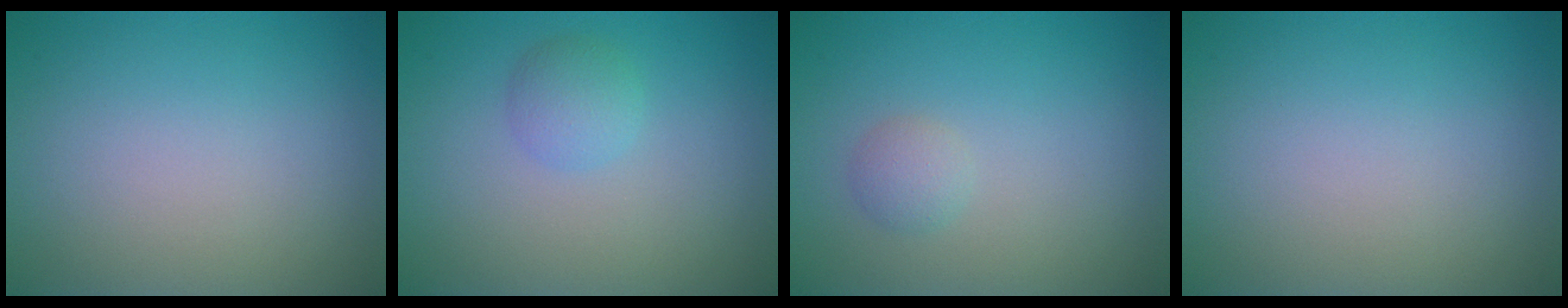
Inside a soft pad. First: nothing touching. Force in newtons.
{"total": 1.9, "press": 1.9, "slide": 0.0}
{"total": 1.3, "press": 1.3, "slide": 0.1}
{"total": 0.0}